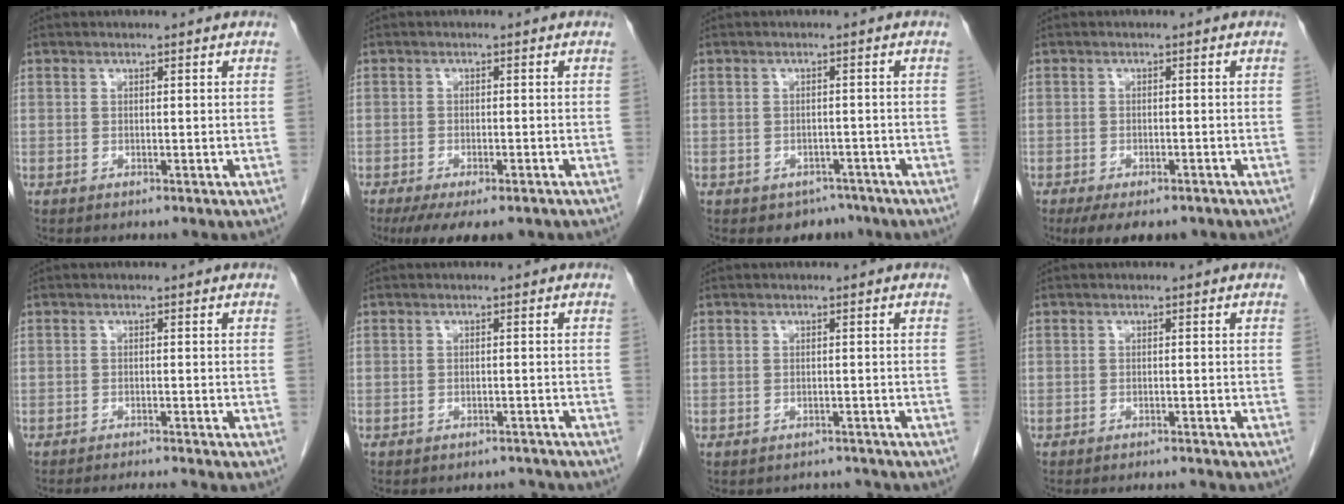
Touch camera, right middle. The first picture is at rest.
{"total": 8.9, "force": [-6.5, 2.9, 5.3], "torque": [-0.072, -0.011, -0.095]}
{"total": 3.4, "force": [-2.5, 2.2, 0.5], "torque": [0.000, 0.008, -0.028]}
{"total": 7.7, "force": [-5.7, 3.3, 4.0], "torque": [-0.052, -0.004, -0.080]}
{"total": 4.4, "force": [-4.2, -0.8, 1.2], "torque": [-0.012, -0.012, -0.063]}
{"total": 5.5, "force": [-5.2, 1.6, 0.6], "torque": [-0.003, 0.004, -0.060]}
{"total": 2.7, "force": [-2.5, 0.7, -0.7], "torque": [0.011, 0.005, -0.033]}
{"total": 4.8, "force": [-4.7, 0.2, 1.1], "torque": [-0.010, -0.008, -0.061]}